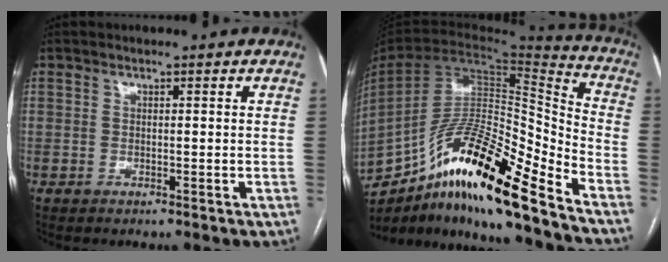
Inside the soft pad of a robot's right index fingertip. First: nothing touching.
{"total": 24.0, "force": [-16.6, 2.6, 17.2], "torque": [-0.297, -0.007, -0.297]}